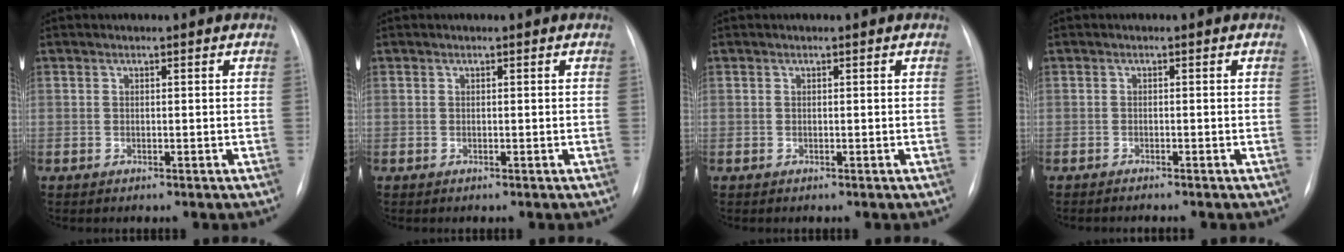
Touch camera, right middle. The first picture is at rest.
{"total": 0.0}
{"total": 0.0}
{"total": 1.4, "force": [-1.3, -0.1, 0.5], "torque": [-0.008, -0.003, -0.016]}